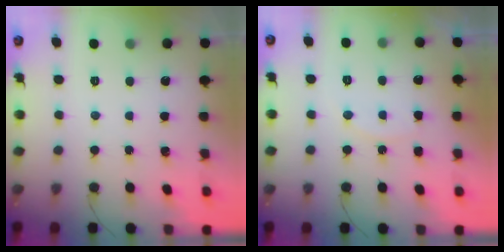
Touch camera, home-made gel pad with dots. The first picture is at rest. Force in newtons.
{"total": 6.2, "press": 6.2, "slide": 0.3}